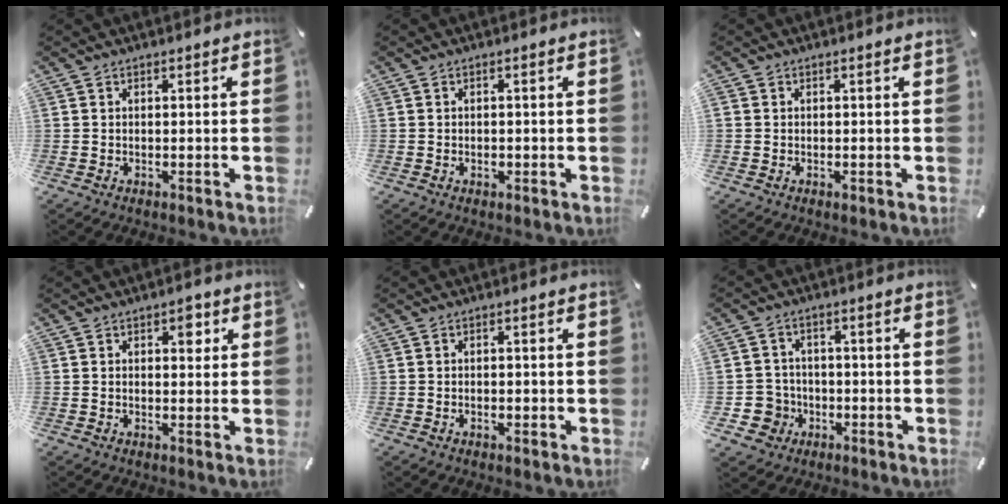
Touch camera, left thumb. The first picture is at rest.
{"total": 1.1, "force": [-0.3, 0.6, 0.9], "torque": [-0.017, 0.000, -0.007]}
{"total": 0.5, "force": [-0.2, 0.4, 0.2], "torque": [-0.002, 0.000, -0.004]}
{"total": 3.4, "force": [1.2, 2.0, 2.4], "torque": [-0.012, -0.009, 0.010]}
{"total": 1.2, "force": [-0.5, 0.5, 1.0], "torque": [-0.018, 0.002, -0.009]}
{"total": 6.4, "force": [-1.8, 6.1, 0.8], "torque": [-0.034, 0.014, -0.030]}